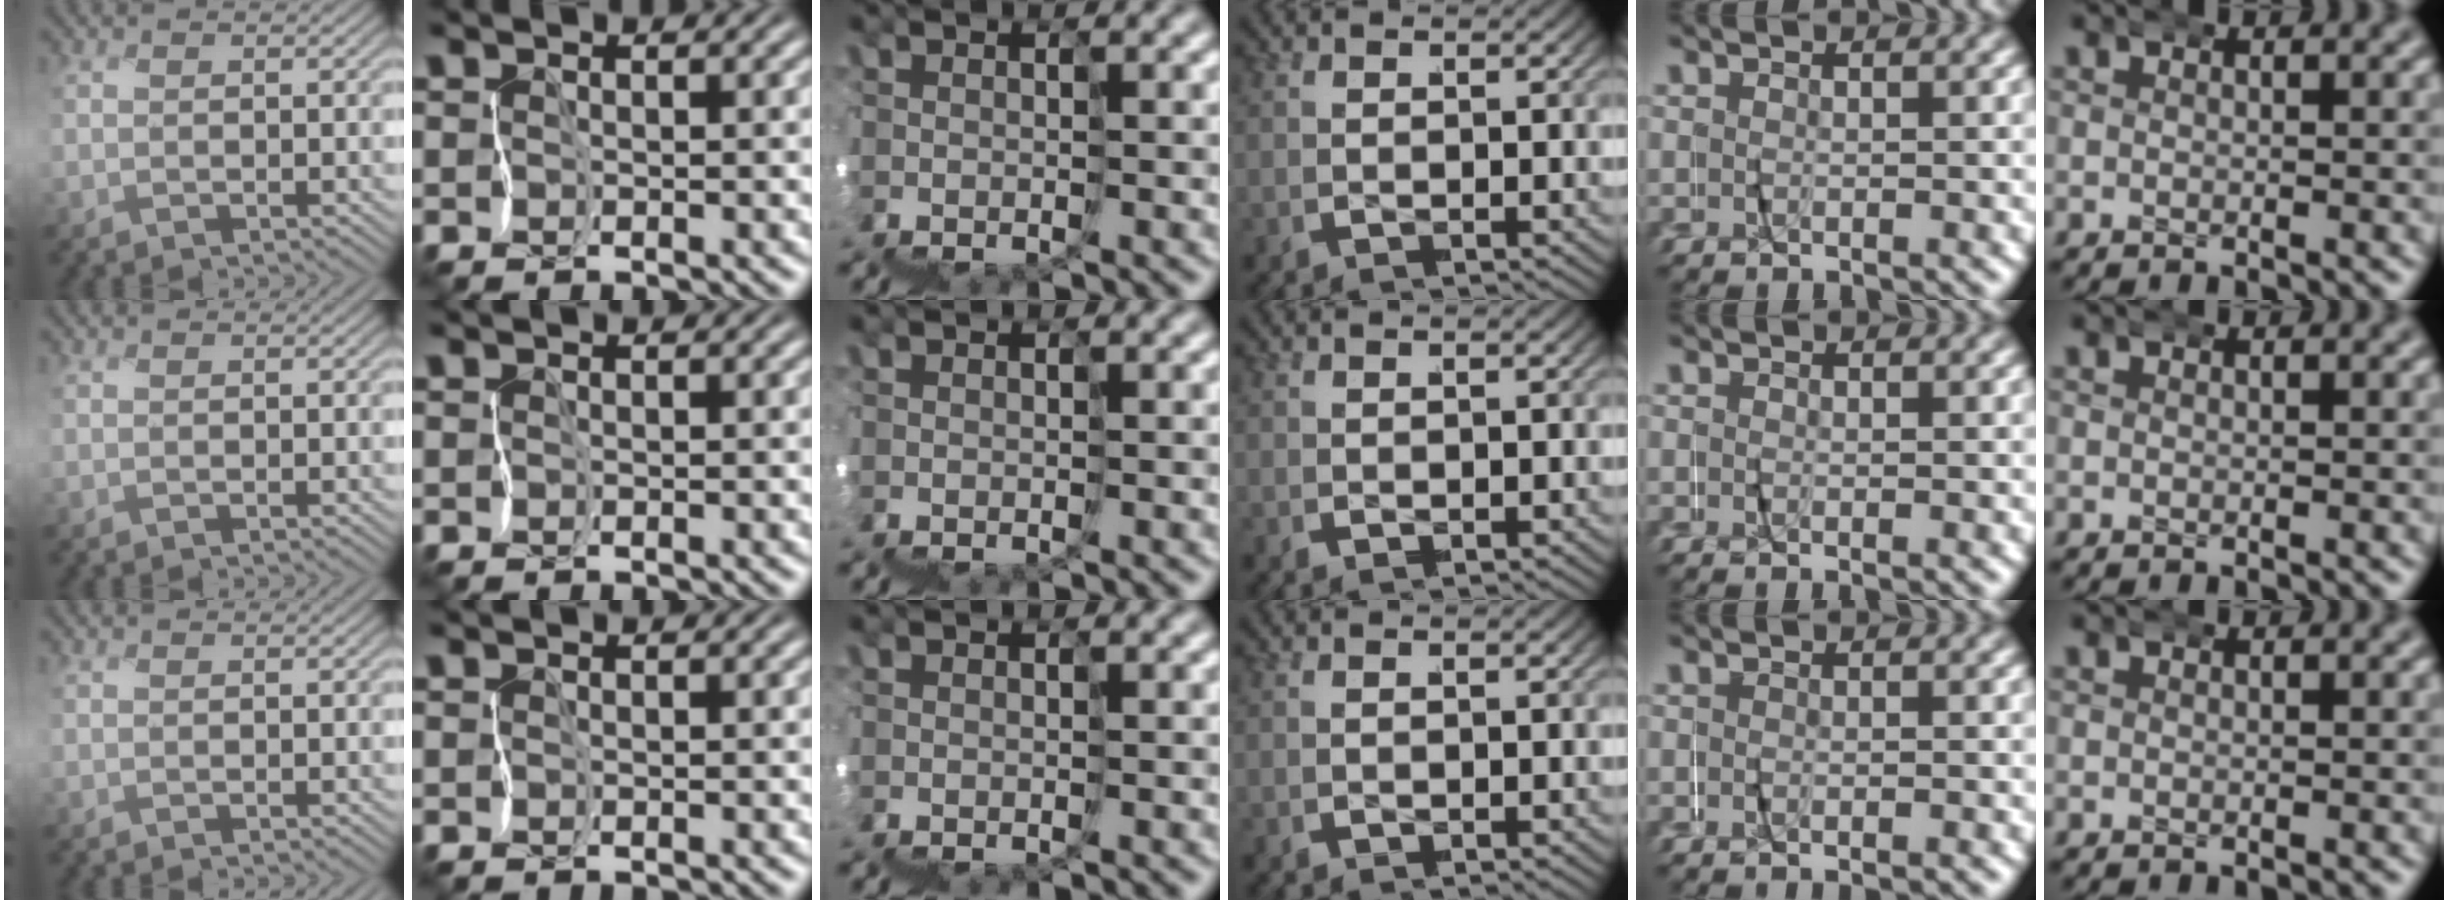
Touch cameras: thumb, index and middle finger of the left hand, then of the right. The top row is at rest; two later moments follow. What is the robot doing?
{"motion": "wrap", "object": "netting"}